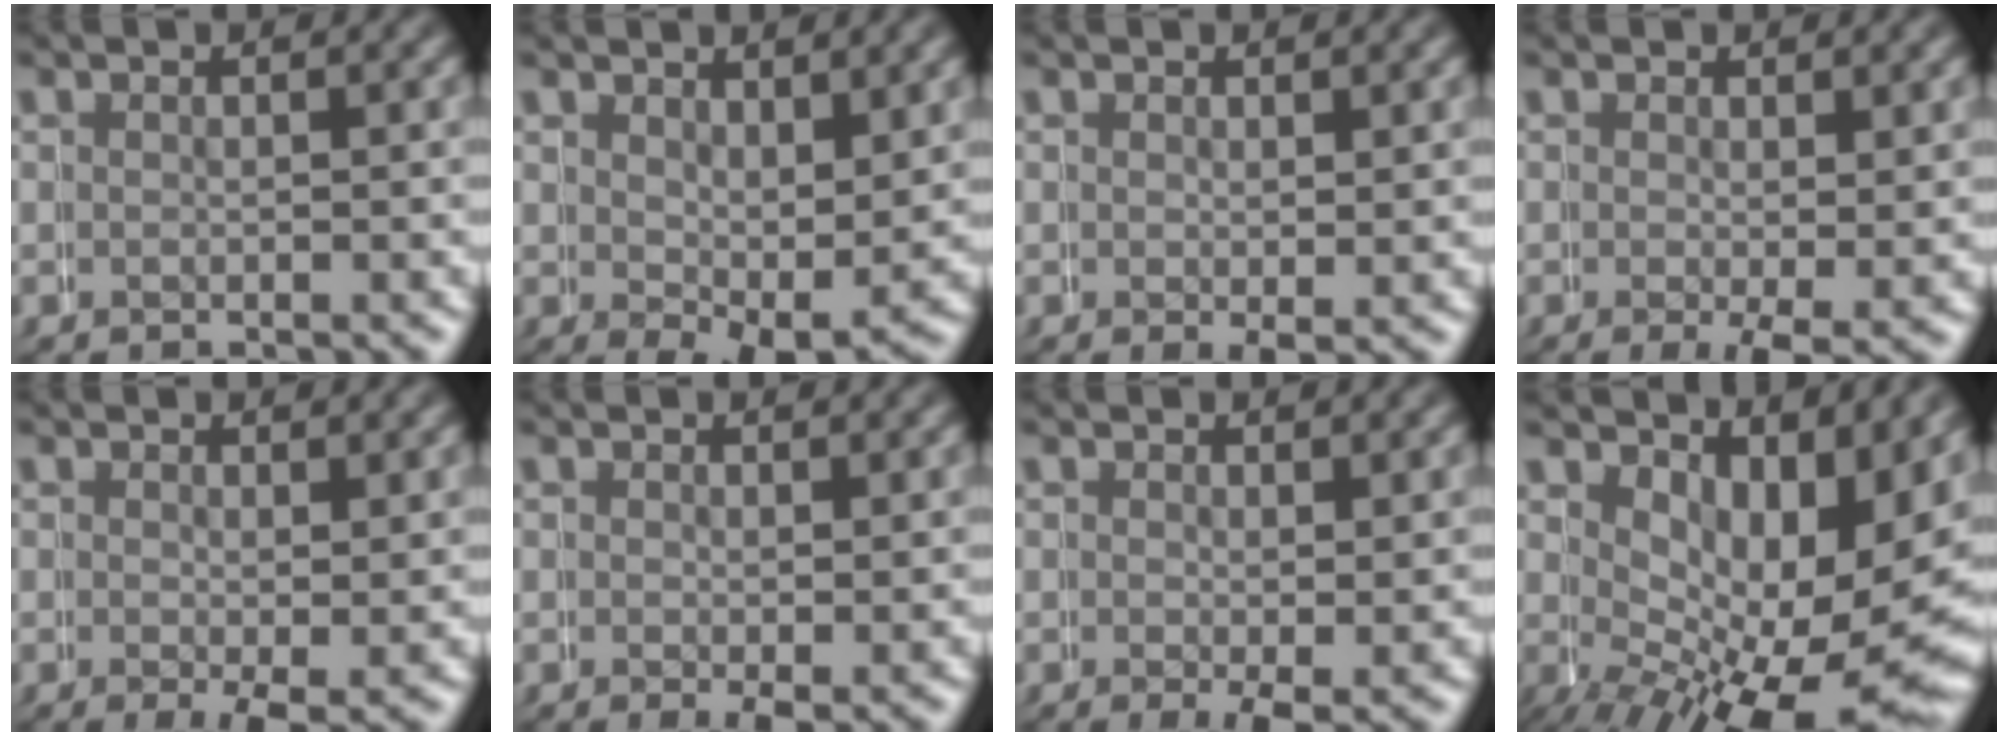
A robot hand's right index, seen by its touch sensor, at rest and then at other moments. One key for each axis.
{"total": 3.2, "fx": 0.1, "fy": 1.6, "fz": 2.8, "tx": -0.049, "ty": -0.030, "tz": 0.014}
{"total": 0.9, "fx": 0.2, "fy": 0.2, "fz": 0.9, "tx": -0.011, "ty": -0.008, "tz": 0.005}
{"total": 2.4, "fx": -0.8, "fy": 0.4, "fz": 2.2, "tx": -0.028, "ty": -0.016, "tz": -0.008}
{"total": 2.2, "fx": -0.7, "fy": 0.5, "fz": 2.0, "tx": -0.027, "ty": -0.015, "tz": -0.006}
{"total": 1.2, "fx": -0.2, "fy": 0.3, "fz": 1.1, "tx": -0.014, "ty": -0.009, "tz": 0.000}
{"total": 1.8, "fx": -0.6, "fy": 0.4, "fz": 1.7, "tx": -0.023, "ty": -0.013, "tz": -0.004}
{"total": 12.0, "fx": -2.4, "fy": 6.0, "fz": 10.1, "tx": -0.133, "ty": -0.055, "tz": -0.006}